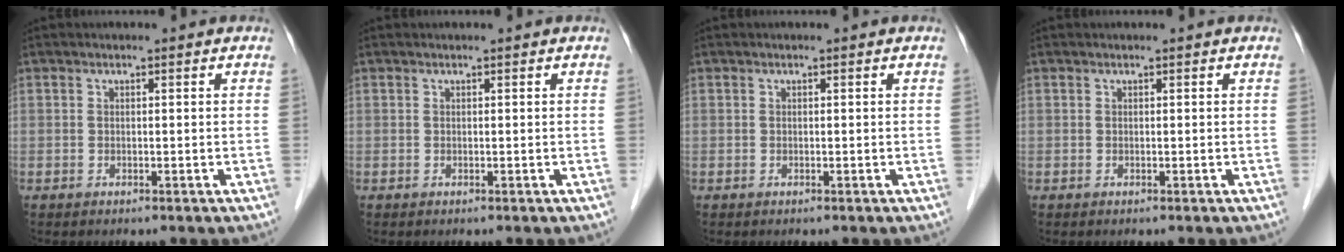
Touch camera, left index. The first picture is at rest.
{"total": 0.0}
{"total": 0.0}
{"total": 0.0}